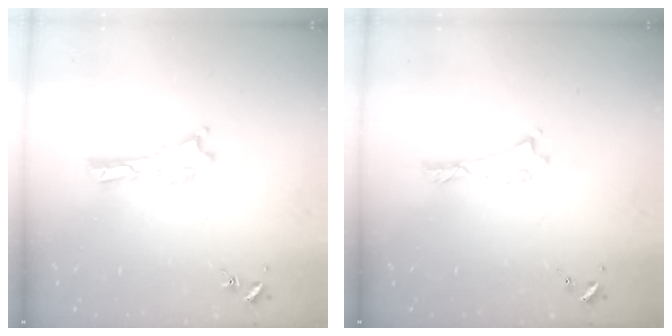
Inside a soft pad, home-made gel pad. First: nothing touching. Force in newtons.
{"total": 0.0}